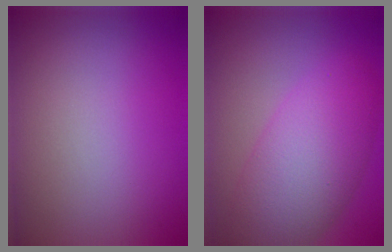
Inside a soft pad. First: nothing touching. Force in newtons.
{"total": 7.5, "press": 7.5, "slide": 0.3}